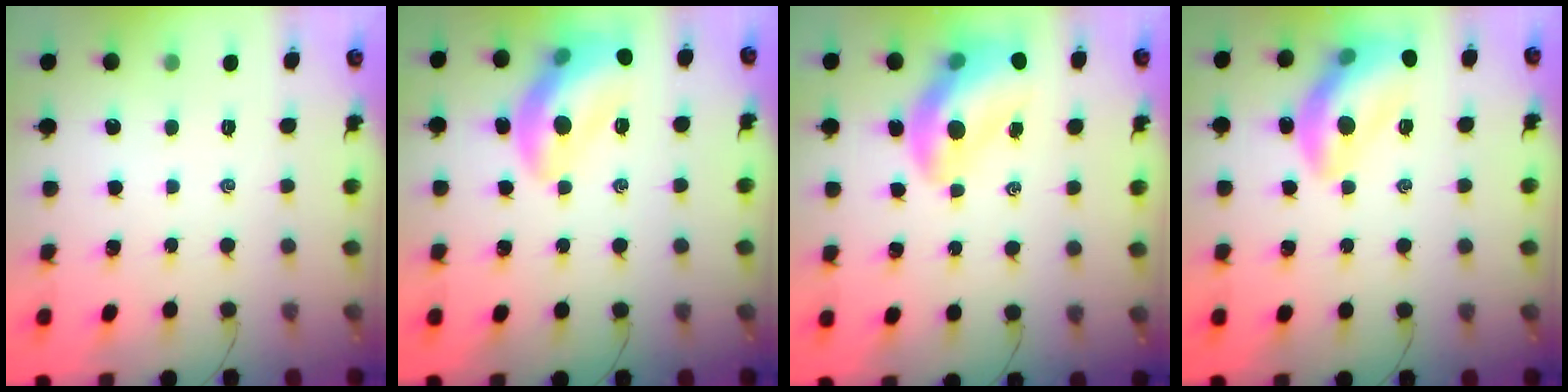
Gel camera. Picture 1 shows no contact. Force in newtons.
{"total": 15.8, "press": 15.6, "slide": 2.2}
{"total": 13.6, "press": 13.1, "slide": 3.9}
{"total": 14.8, "press": 14.7, "slide": 2.2}